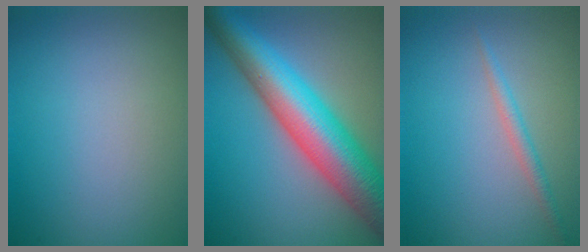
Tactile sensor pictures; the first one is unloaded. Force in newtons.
{"total": 10.3, "press": 10.3, "slide": 0.1}
{"total": 1.3, "press": 1.3, "slide": 0.0}